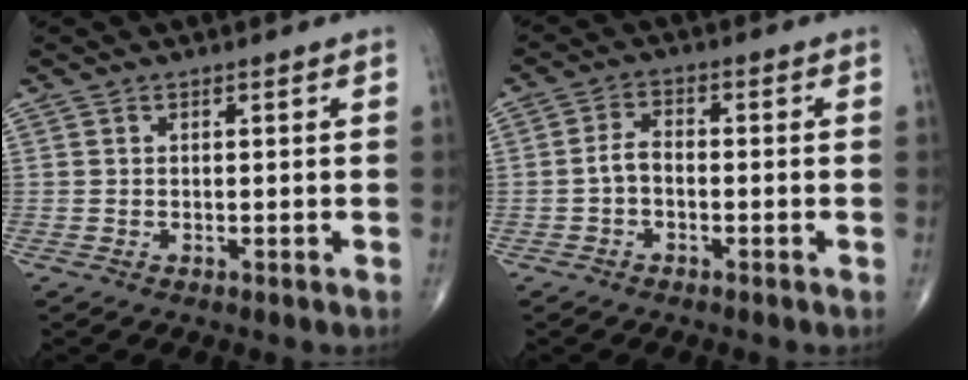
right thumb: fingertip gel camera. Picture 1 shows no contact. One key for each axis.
{"total": 3.3, "fx": -1.0, "fy": 2.0, "fz": 2.5, "tx": -0.040, "ty": 0.017, "tz": -0.024}